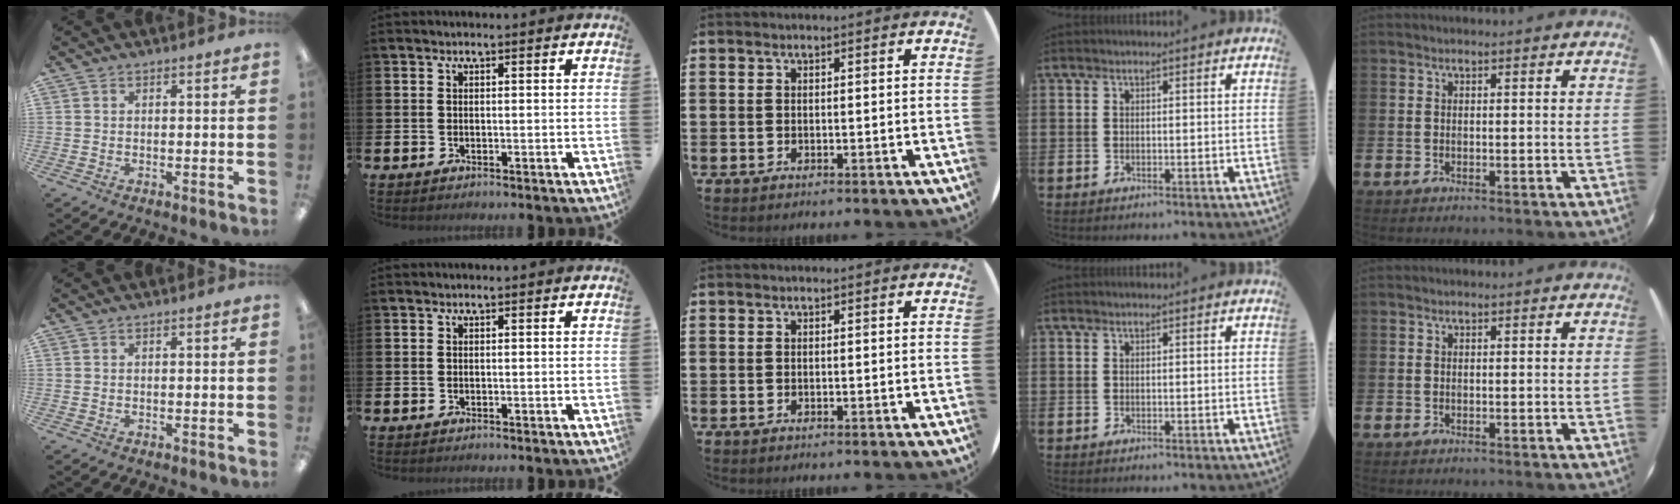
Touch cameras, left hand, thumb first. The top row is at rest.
{}